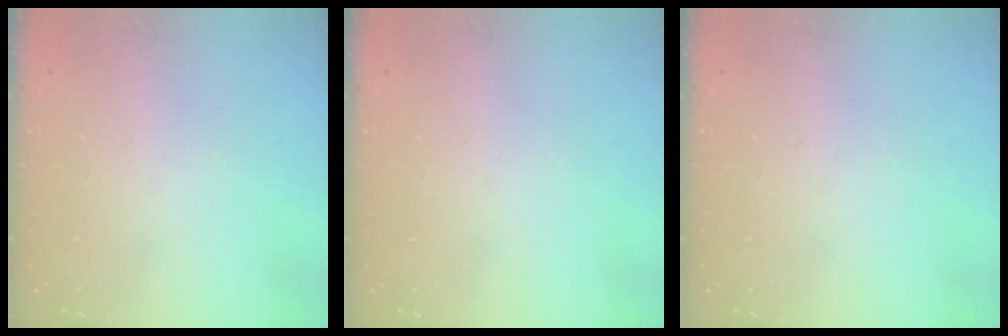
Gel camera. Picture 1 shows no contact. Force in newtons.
{"total": 0.0}
{"total": 0.0}